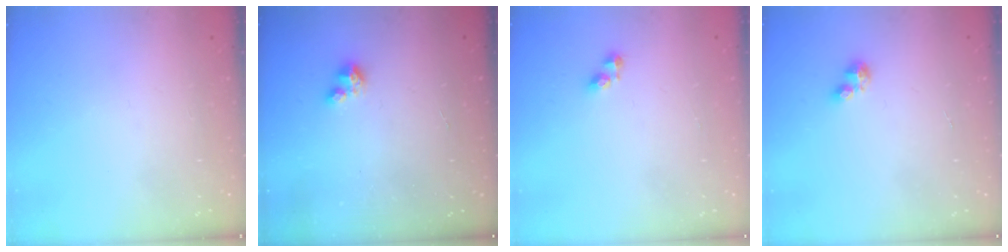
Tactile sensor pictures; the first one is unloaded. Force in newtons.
{"total": 2.9, "press": 2.9, "slide": 0.2}
{"total": 3.3, "press": 3.3, "slide": 0.4}
{"total": 3.4, "press": 3.4, "slide": 0.3}